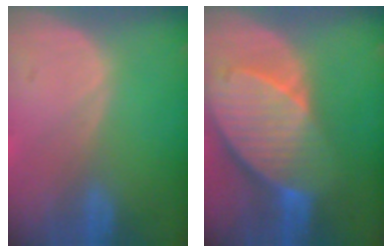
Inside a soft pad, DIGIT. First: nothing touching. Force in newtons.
{"total": 10.2, "press": 8.9, "slide": 5.0}